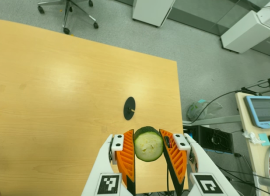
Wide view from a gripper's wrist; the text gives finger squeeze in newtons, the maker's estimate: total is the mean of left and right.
{"total": 9.3, "left": 8.8, "right": 9.7}